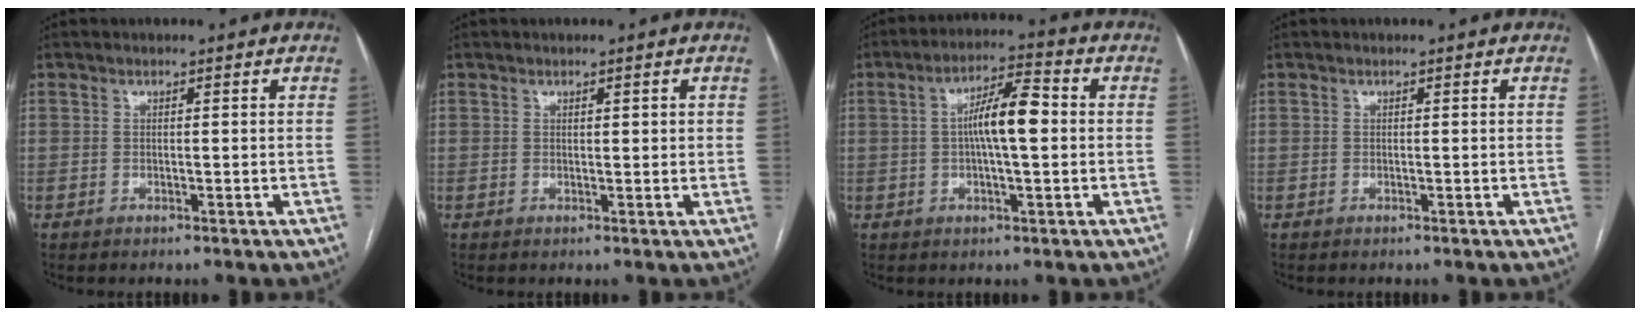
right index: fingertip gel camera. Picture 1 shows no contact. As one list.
[{"total": 1.3, "force": [0.5, 0.5, 1.1], "torque": [-0.014, 0.003, 0.006]}, {"total": 8.2, "force": [0.4, 1.4, 8.0], "torque": [-0.145, 0.018, 0.002]}, {"total": 0.0}]